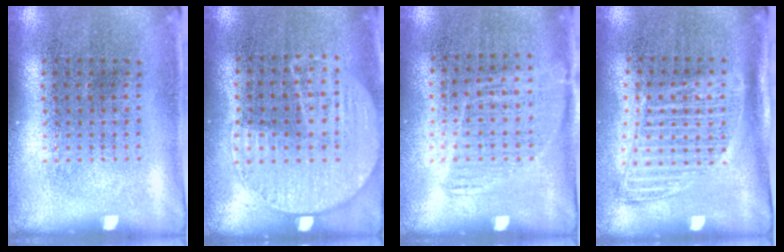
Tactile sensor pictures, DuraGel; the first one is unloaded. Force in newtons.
{"total": 1.2, "press": 1.0, "slide": 0.6}
{"total": 1.1, "press": 0.9, "slide": 0.7}
{"total": 1.4, "press": 1.2, "slide": 0.6}